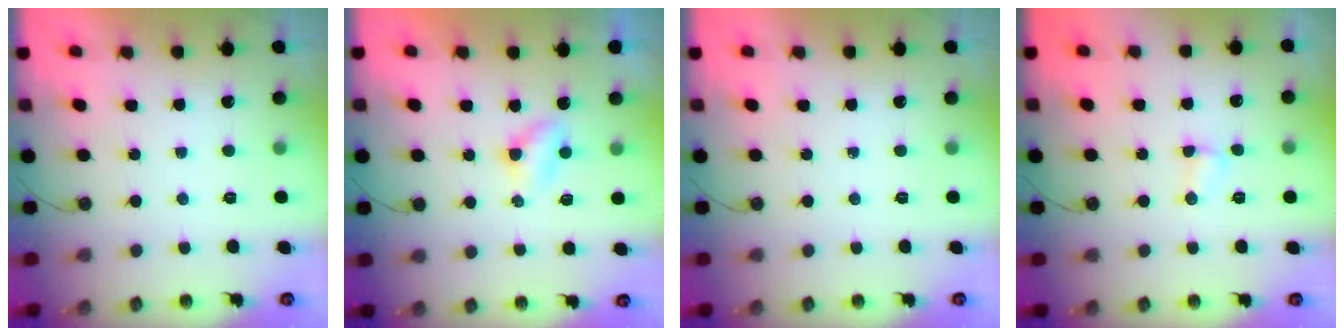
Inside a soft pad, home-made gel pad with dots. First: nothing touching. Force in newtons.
{"total": 2.7, "press": 2.7, "slide": 0.4}
{"total": 0.0}
{"total": 2.7, "press": 2.7, "slide": 0.4}